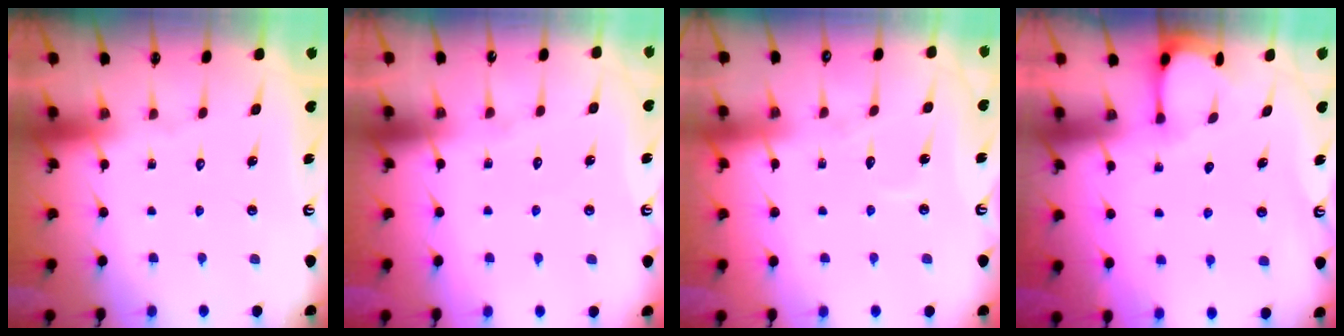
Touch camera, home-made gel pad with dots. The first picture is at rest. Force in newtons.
{"total": 5.4, "press": 5.3, "slide": 0.6}
{"total": 2.7, "press": 2.7, "slide": 0.2}
{"total": 2.3, "press": 2.3, "slide": 0.3}